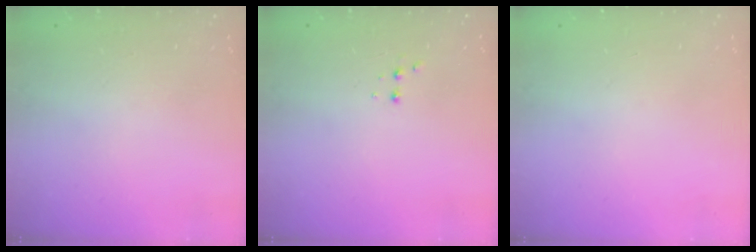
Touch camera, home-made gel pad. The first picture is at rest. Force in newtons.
{"total": 2.9, "press": 2.7, "slide": 1.0}
{"total": 0.0}